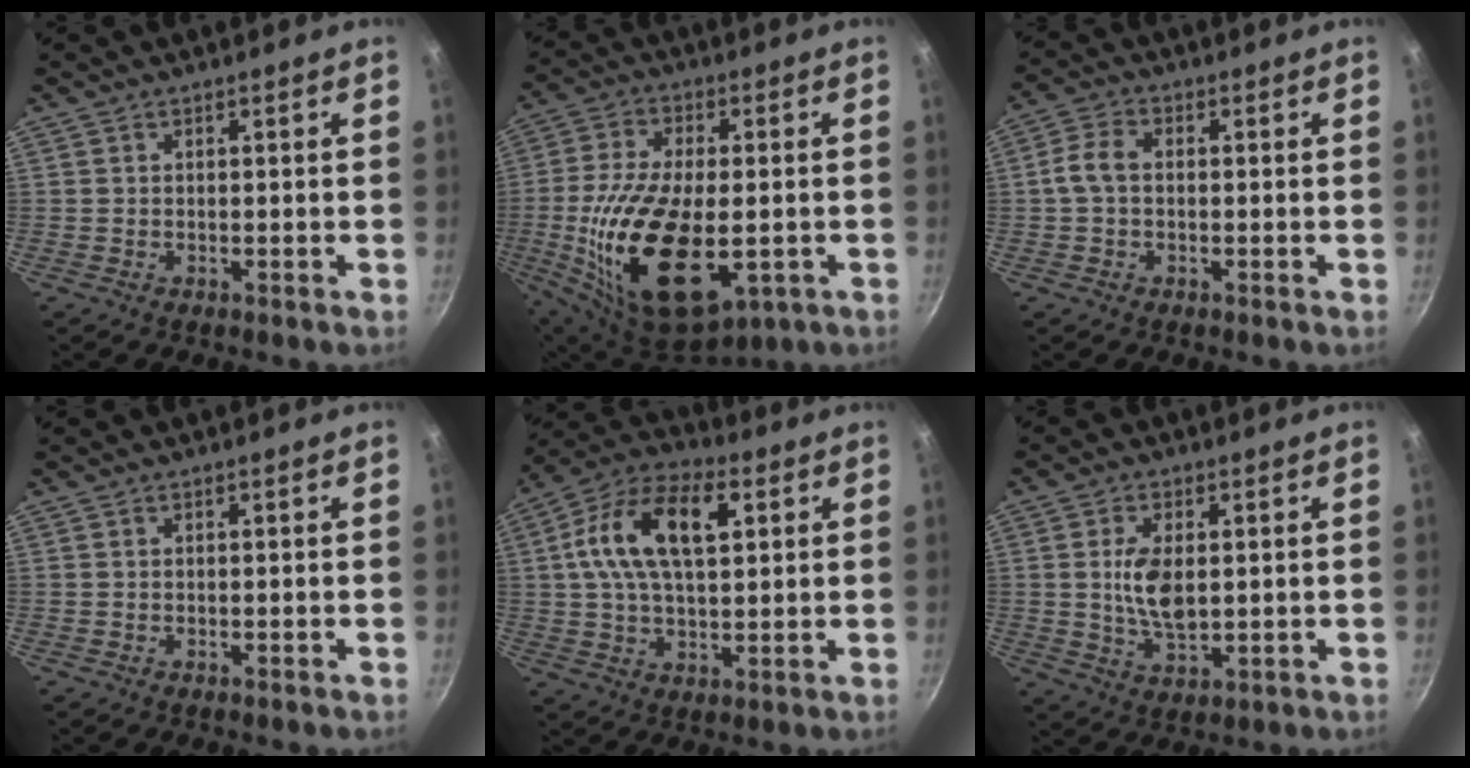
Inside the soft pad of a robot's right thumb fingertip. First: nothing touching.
{"total": 24.1, "force": [-4.6, 12.2, 20.3], "torque": [-0.397, -0.015, -0.053]}
{"total": 4.8, "force": [-0.1, 3.2, 3.6], "torque": [-0.074, 0.015, -0.009]}
{"total": 0.0}
{"total": 16.8, "force": [4.2, 8.8, 13.6], "torque": [-0.244, 0.018, 0.069]}
{"total": 7.9, "force": [0.7, 4.2, 6.7], "torque": [-0.122, -0.010, 0.020]}